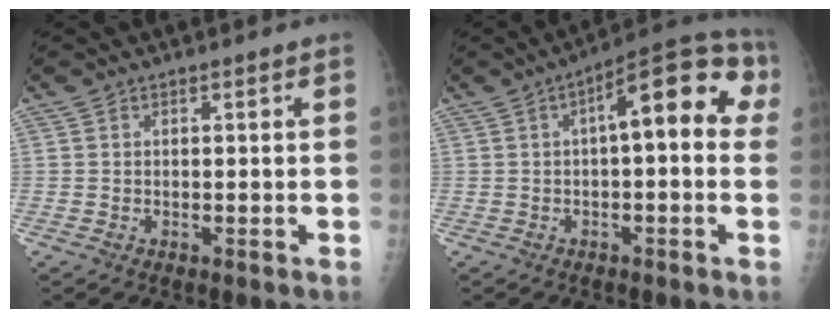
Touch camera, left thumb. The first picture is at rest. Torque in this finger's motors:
{"motor_torque": [-0.26, 0.65, 1.15, -0.22, 0.24]}